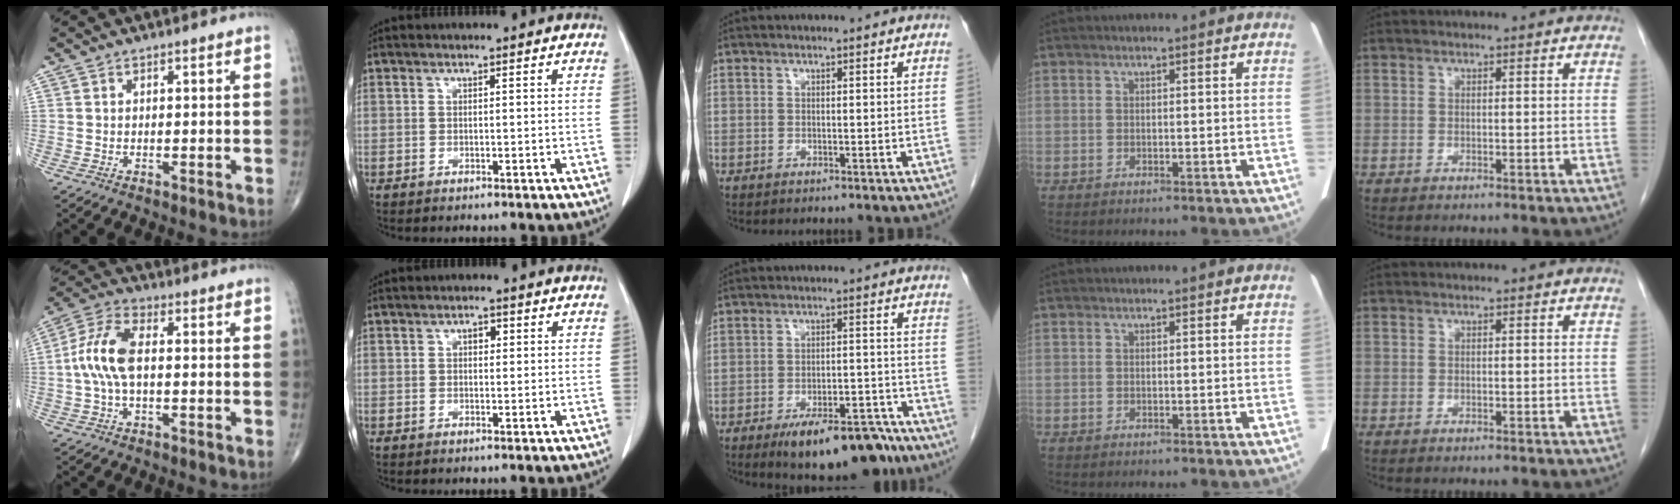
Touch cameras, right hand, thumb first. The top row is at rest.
{"thumb": {"total": 9.6, "force": [0.0, 4.7, 8.4], "torque": [-0.190, 0.026, -0.004]}, "index": {"total": 1.5, "force": [0.4, 0.9, 1.1], "torque": [-0.015, 0.004, 0.005]}, "middle": {"total": 12.7, "force": [-9.4, 4.5, 7.4], "torque": [-0.085, 0.012, -0.138]}}